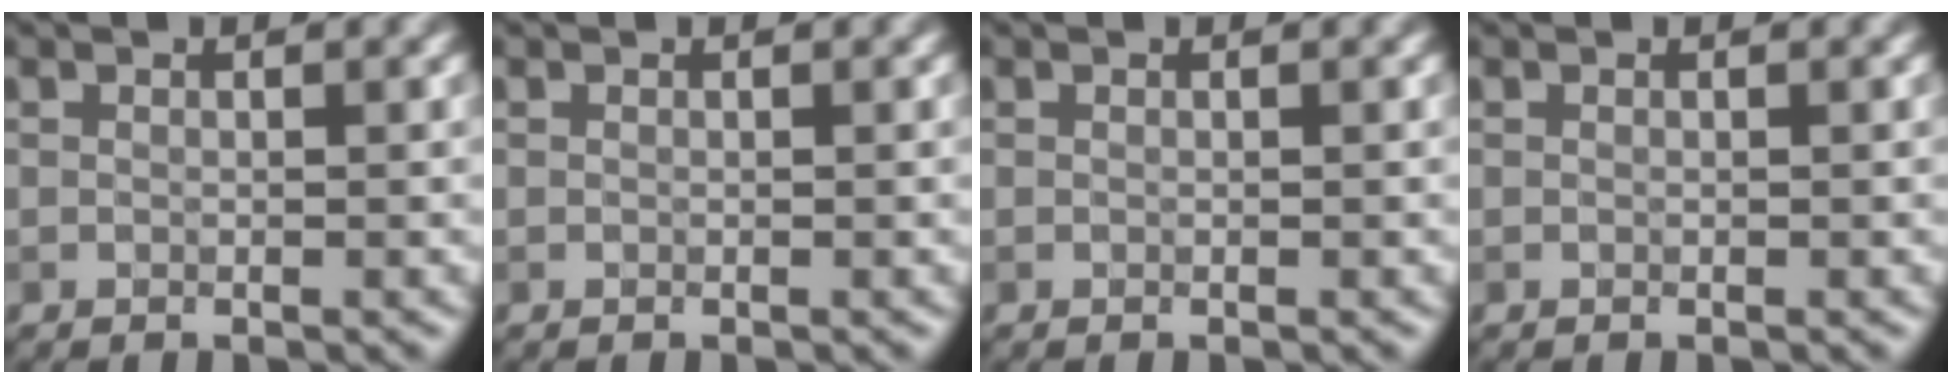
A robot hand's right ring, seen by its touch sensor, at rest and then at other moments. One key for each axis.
{"total": 0.0}
{"total": 0.0}
{"total": 0.0}